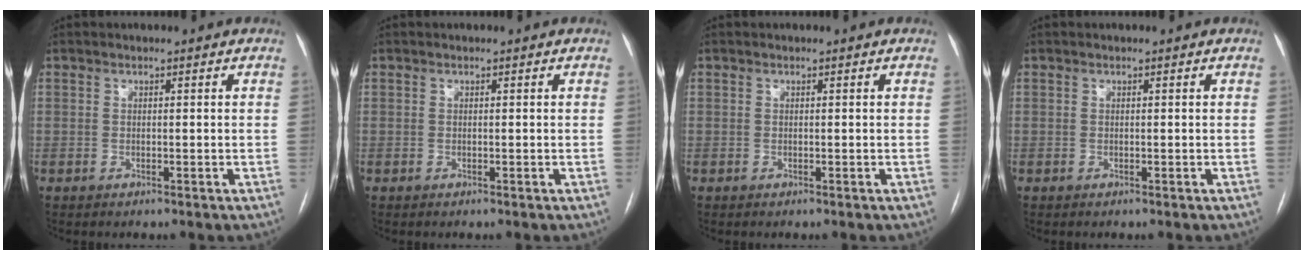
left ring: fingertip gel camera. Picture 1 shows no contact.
{"total": 0.0}
{"total": 0.0}
{"total": 0.0}